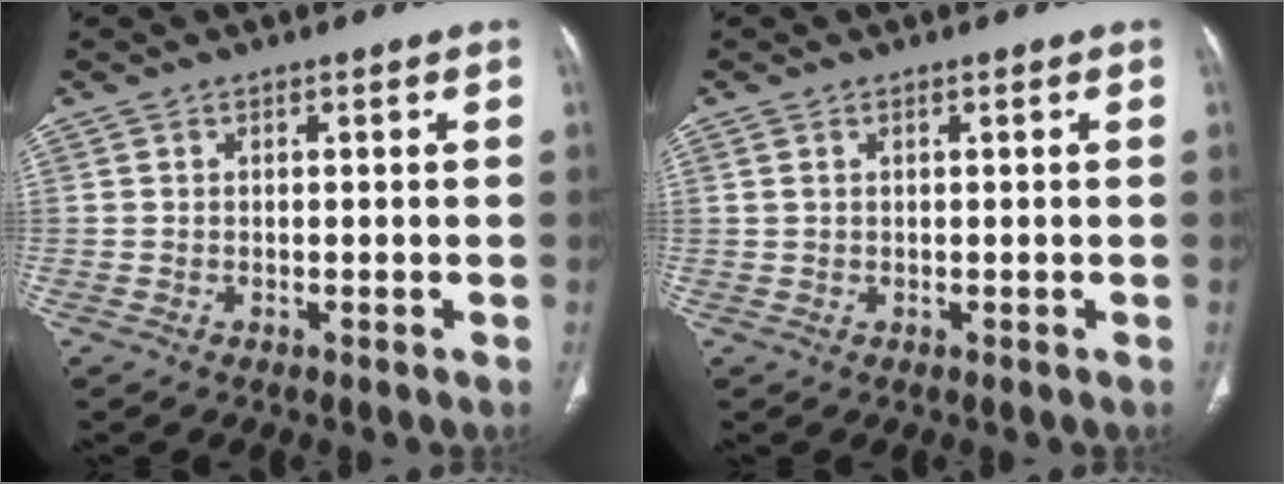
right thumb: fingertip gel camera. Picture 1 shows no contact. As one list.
[{"total": 1.0, "force": [0.4, 0.5, 0.7], "torque": [-0.020, 0.012, 0.014]}]